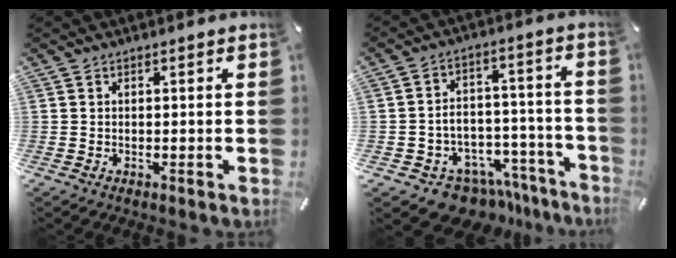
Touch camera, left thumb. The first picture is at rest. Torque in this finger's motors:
{"motor_torque": [0.82, 1.55, 0.14, 0.20, 0.12]}